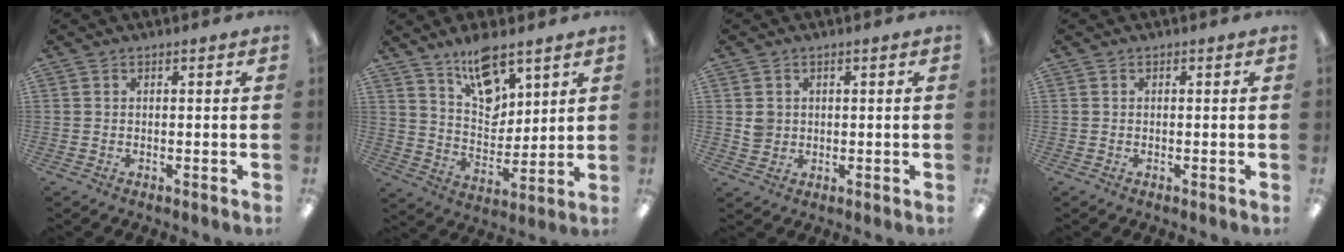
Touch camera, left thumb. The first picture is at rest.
{"total": 12.7, "force": [9.2, 5.8, 6.4], "torque": [-0.096, -0.055, 0.166]}
{"total": 2.9, "force": [0.7, 2.7, 0.8], "torque": [-0.012, 0.000, 0.011]}
{"total": 0.0}